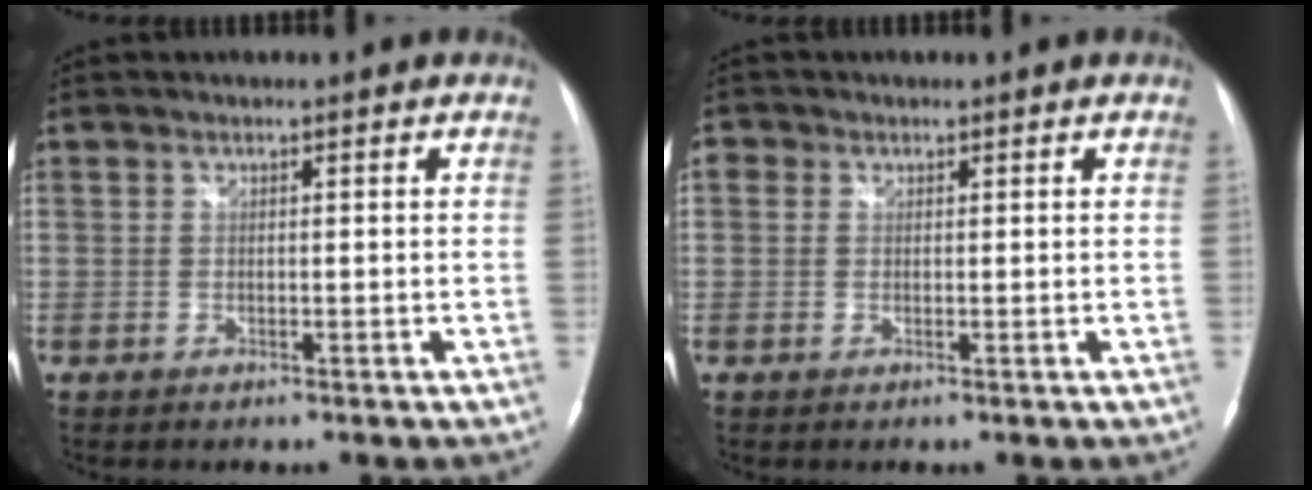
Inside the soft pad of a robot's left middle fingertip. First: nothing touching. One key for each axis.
{"total": 1.4, "fx": 0.5, "fy": 1.2, "fz": 0.5, "tx": -0.004, "ty": 0.006, "tz": 0.005}